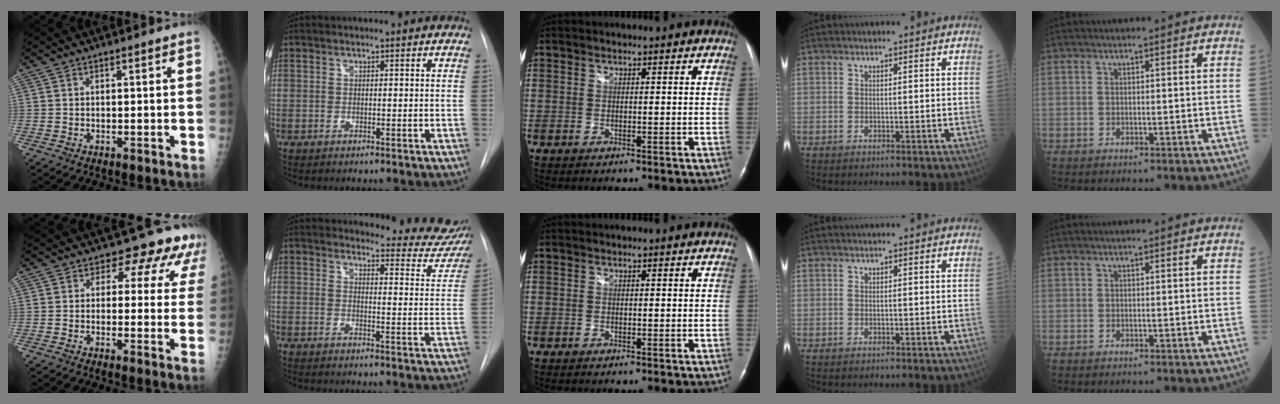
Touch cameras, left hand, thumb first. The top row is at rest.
{"thumb": {"total": 8.8, "force": [5.7, 5.6, 3.6], "torque": [0.006, -0.016, 0.043]}, "index": {"total": 12.4, "force": [12.1, 2.4, 1.8], "torque": [0.008, -0.079, 0.107]}}